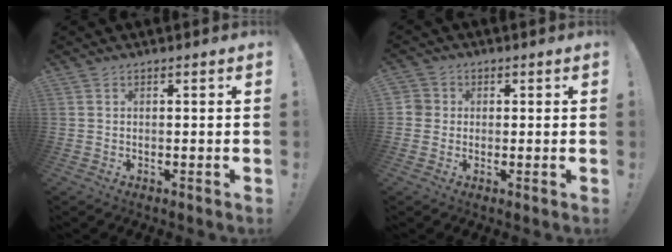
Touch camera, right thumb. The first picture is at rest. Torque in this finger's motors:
{"motor_torque": [-0.11, -0.05, 0.12, -0.07, 0.02]}